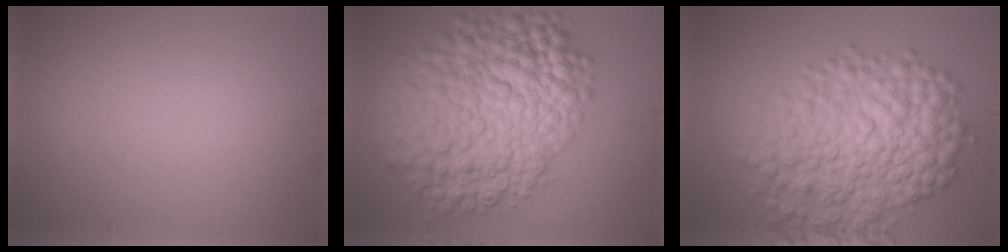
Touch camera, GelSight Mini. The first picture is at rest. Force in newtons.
{"total": 12.1, "press": 12.1, "slide": 0.3}
{"total": 8.9, "press": 8.9, "slide": 0.2}